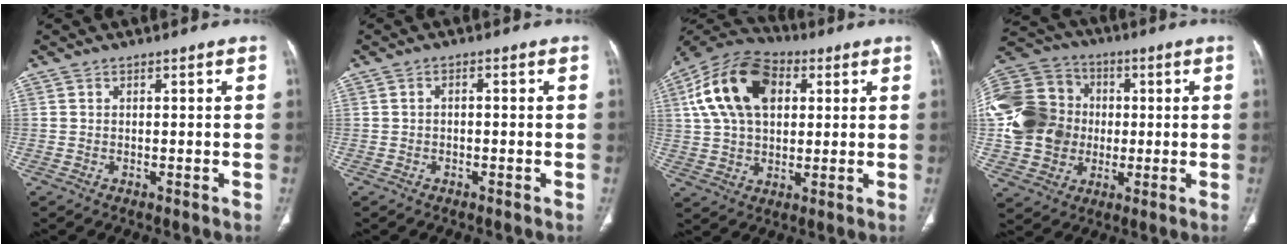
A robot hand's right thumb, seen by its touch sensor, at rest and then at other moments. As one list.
[{"total": 0.9, "force": [-0.2, 0.6, 0.7], "torque": [-0.012, 0.006, -0.006]}, {"total": 18.0, "force": [5.0, 11.4, 13.0], "torque": [-0.225, 0.014, 0.081]}, {"total": 24.3, "force": [0.0, 20.4, 13.1], "torque": [-0.292, 0.041, 0.008]}]